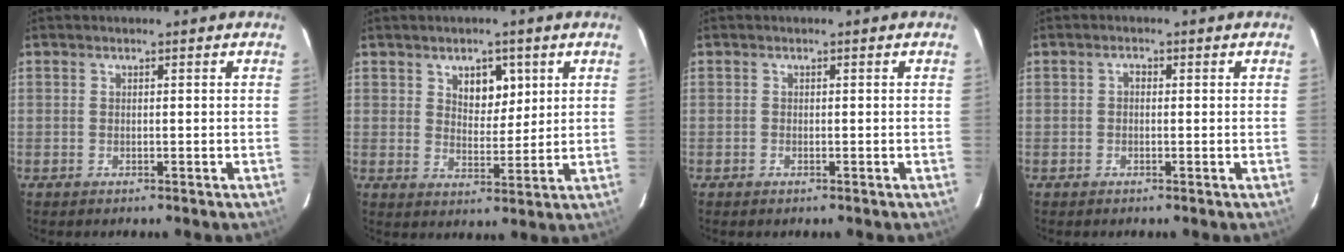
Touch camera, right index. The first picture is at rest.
{"total": 5.9, "force": [2.7, 3.7, 3.7], "torque": [-0.048, 0.002, 0.048]}
{"total": 0.5, "force": [-0.4, 0.3, 0.2], "torque": [-0.003, 0.000, -0.007]}
{"total": 0.9, "force": [-0.2, 0.7, 0.5], "torque": [-0.008, 0.006, -0.005]}